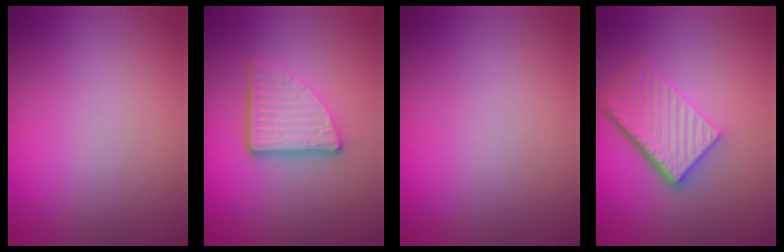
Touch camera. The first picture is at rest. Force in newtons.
{"total": 4.8, "press": 3.4, "slide": 3.3}
{"total": 0.0}
{"total": 5.9, "press": 4.0, "slide": 4.3}